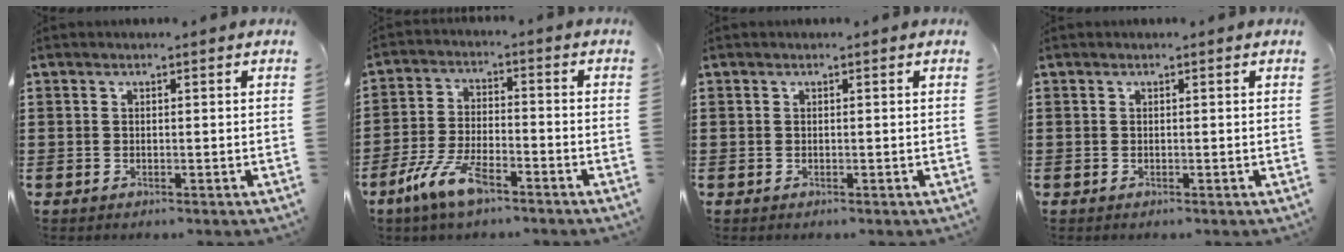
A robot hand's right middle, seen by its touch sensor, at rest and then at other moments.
{"total": 8.4, "force": [-5.2, 2.8, 5.9], "torque": [-0.131, -0.002, -0.099]}
{"total": 0.0}
{"total": 0.0}